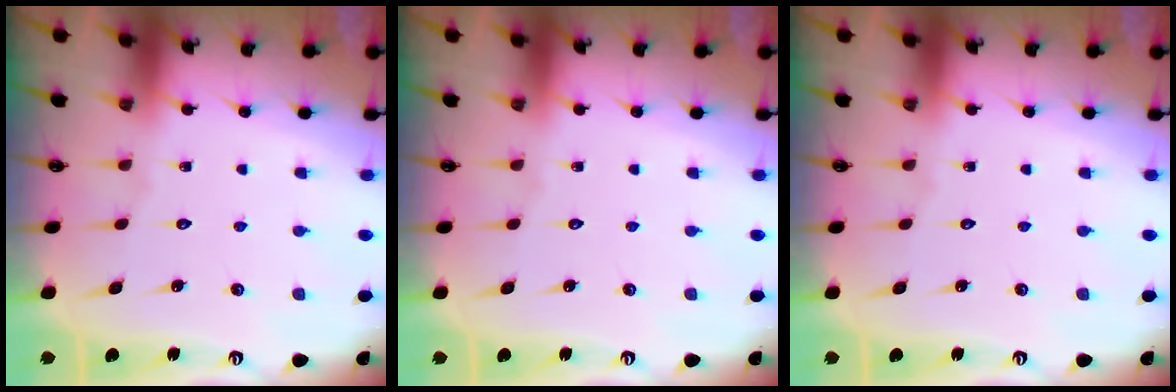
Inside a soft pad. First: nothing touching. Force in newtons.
{"total": 0.0}
{"total": 0.0}